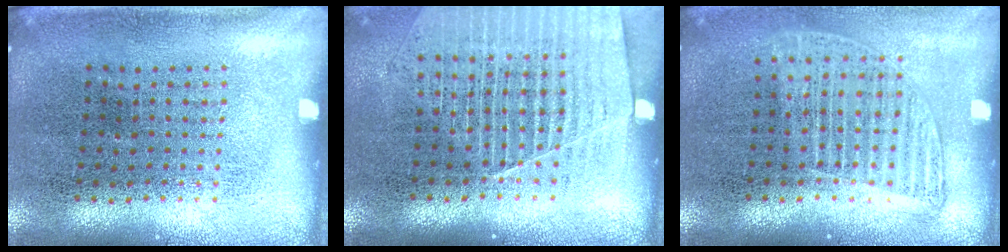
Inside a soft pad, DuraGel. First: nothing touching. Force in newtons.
{"total": 1.3, "press": 1.3, "slide": 0.3}
{"total": 1.3, "press": 1.1, "slide": 0.6}